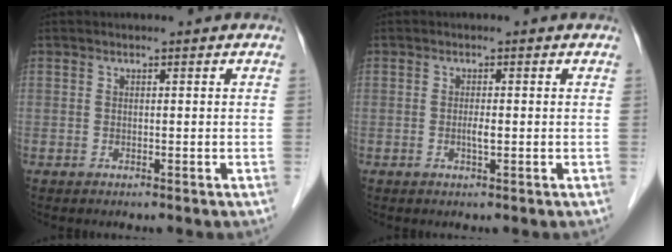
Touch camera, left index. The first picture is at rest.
{"total": 1.3, "force": [-0.2, 0.2, 1.3], "torque": [-0.024, -0.002, -0.004]}